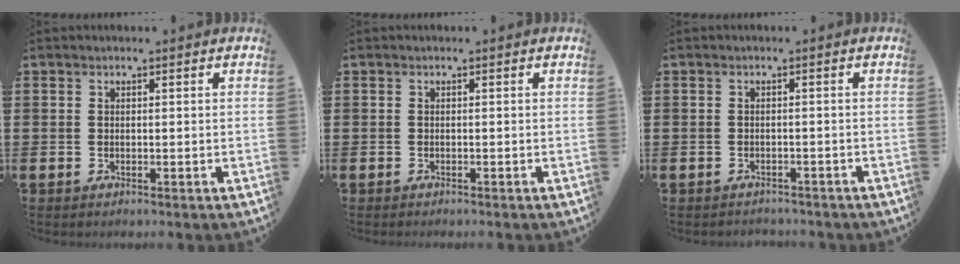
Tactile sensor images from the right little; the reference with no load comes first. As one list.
[{"total": 0.0}, {"total": 1.0, "force": [-1.0, 0.2, -0.1], "torque": [-0.004, 0.004, -0.023]}]